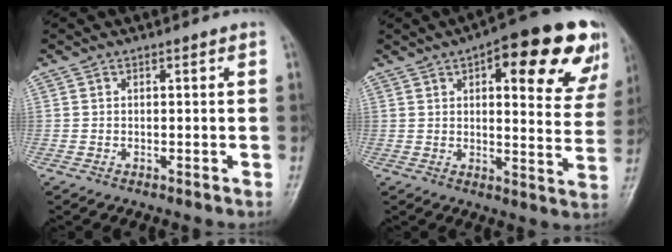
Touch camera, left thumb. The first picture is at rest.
{"total": 21.3, "force": [10.2, 7.8, 17.0], "torque": [-0.175, -0.014, 0.126]}